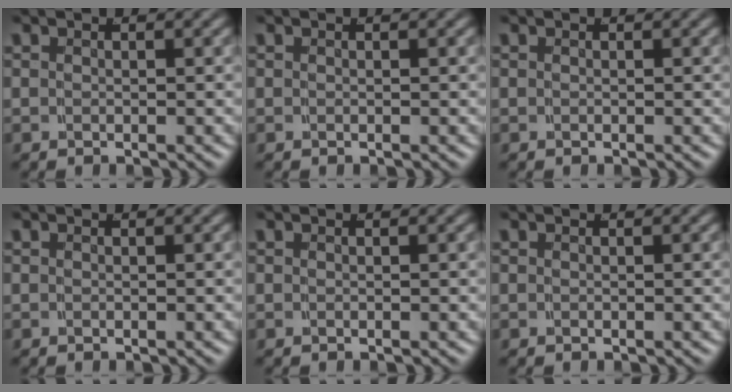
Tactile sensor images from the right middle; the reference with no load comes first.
{"total": 0.0}
{"total": 0.0}
{"total": 0.0}
{"total": 0.0}
{"total": 0.0}